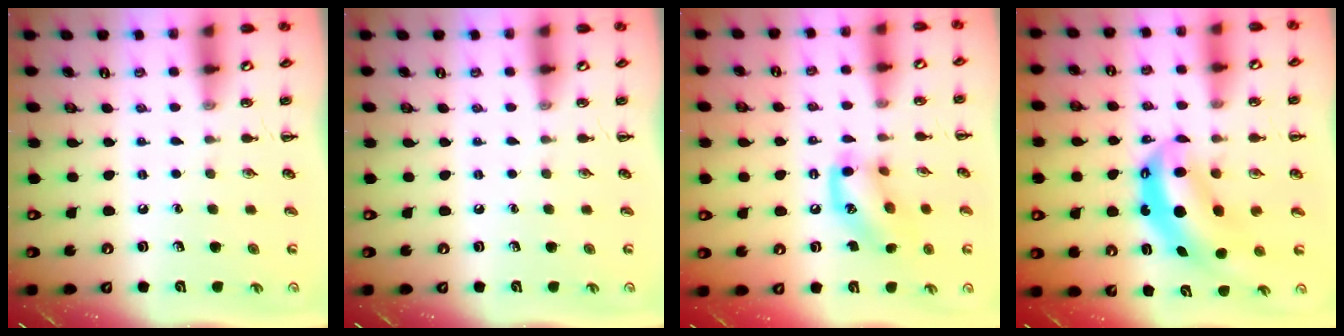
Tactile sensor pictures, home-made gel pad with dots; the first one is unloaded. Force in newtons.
{"total": 0.0}
{"total": 12.3, "press": 12.3, "slide": 0.8}
{"total": 8.2, "press": 8.0, "slide": 1.9}